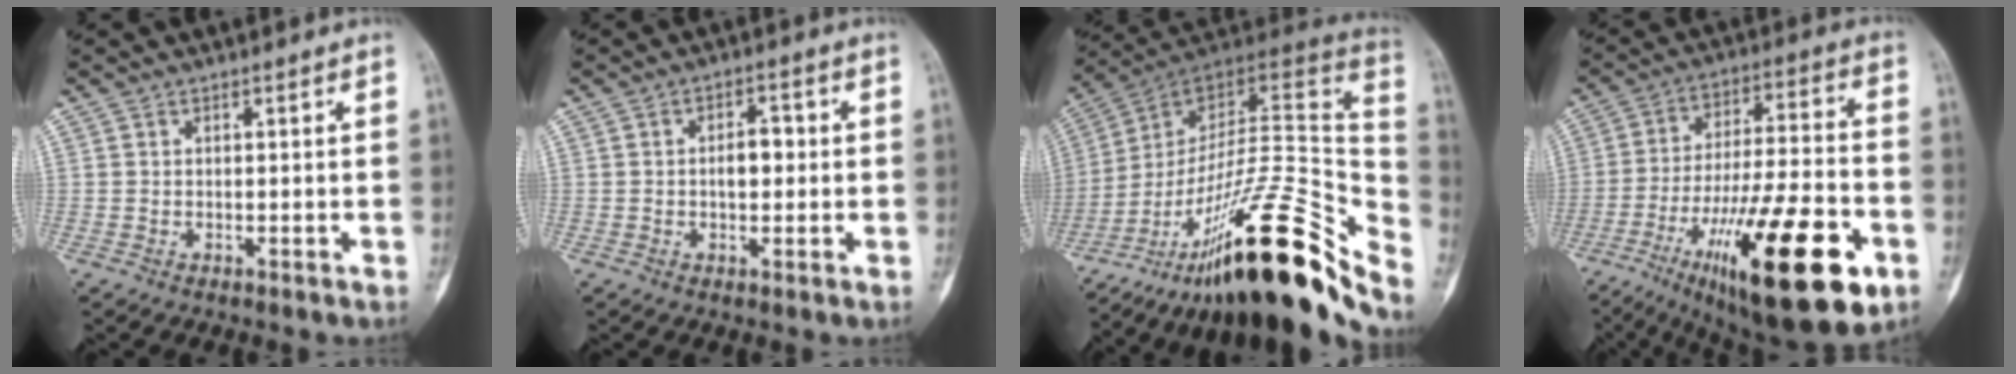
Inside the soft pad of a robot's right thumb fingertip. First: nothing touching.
{"total": 4.5, "force": [0.0, 2.6, 3.6], "torque": [-0.047, 0.010, -0.003]}
{"total": 34.3, "force": [-20.7, 9.4, 25.6], "torque": [-0.304, 0.077, -0.313]}
{"total": 27.7, "force": [-11.8, 8.3, 23.7], "torque": [-0.368, 0.043, -0.177]}